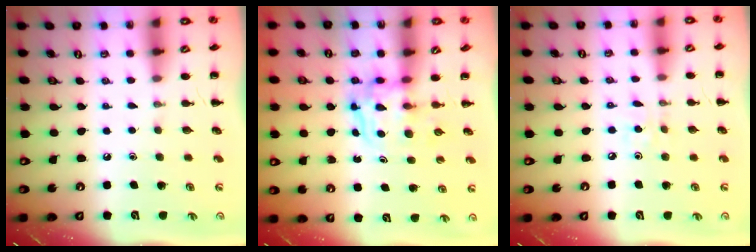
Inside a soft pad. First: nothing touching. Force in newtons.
{"total": 3.4, "press": 3.4, "slide": 0.2}
{"total": 1.8, "press": 1.7, "slide": 0.6}